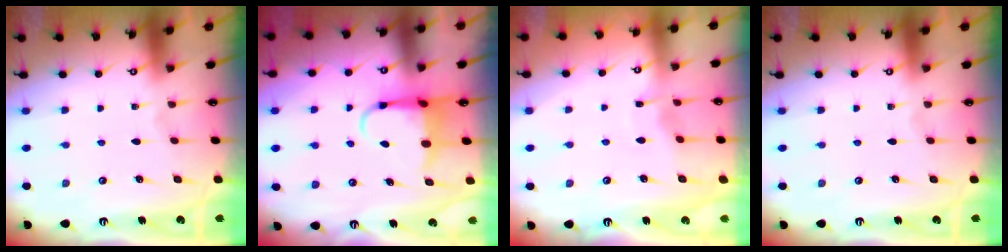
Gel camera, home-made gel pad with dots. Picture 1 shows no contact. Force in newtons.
{"total": 5.6, "press": 5.5, "slide": 1.0}
{"total": 3.0, "press": 3.0, "slide": 0.3}
{"total": 0.0}